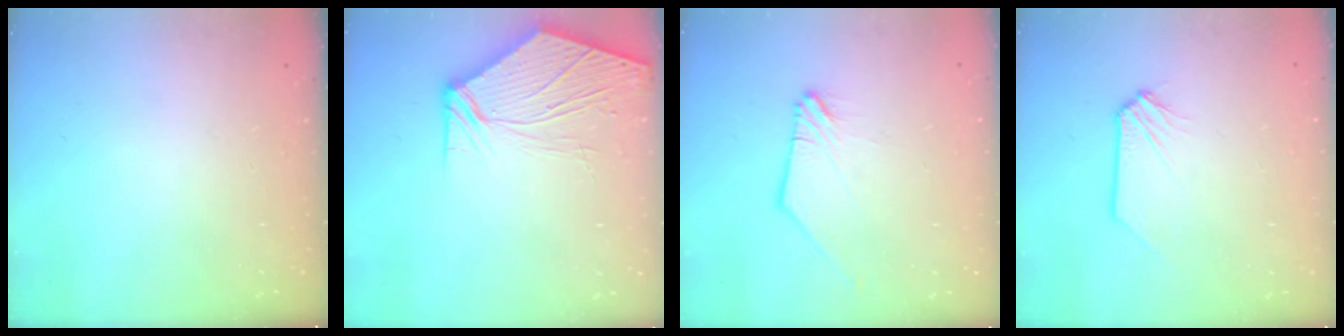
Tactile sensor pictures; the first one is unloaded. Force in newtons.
{"total": 10.5, "press": 10.4, "slide": 1.2}
{"total": 1.2, "press": 1.2, "slide": 0.2}
{"total": 0.6, "press": 0.6, "slide": 0.1}